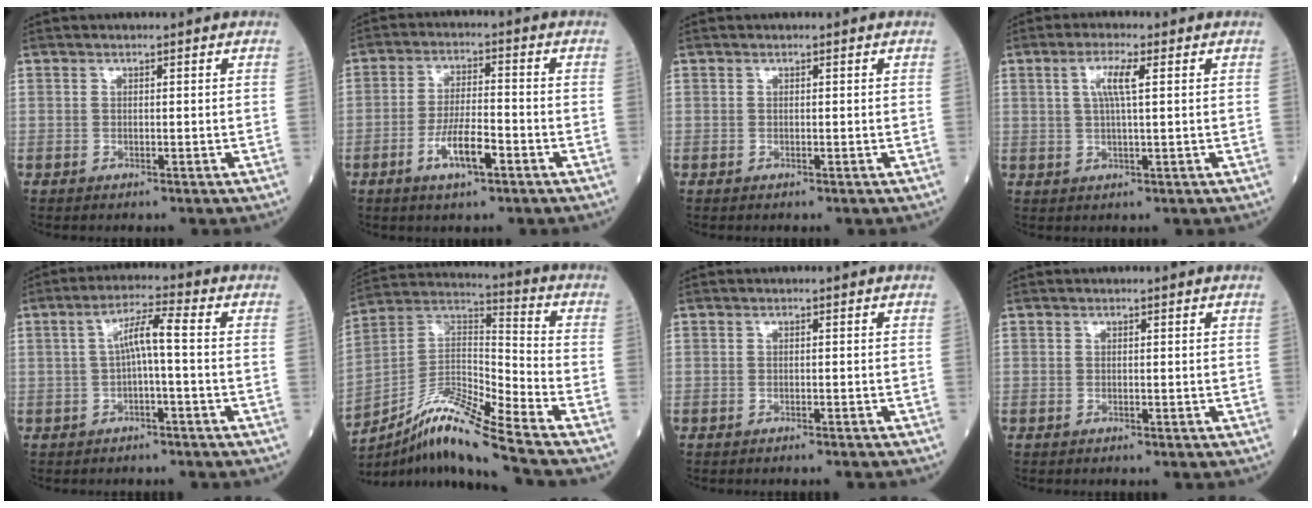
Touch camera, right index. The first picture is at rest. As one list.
[{"total": 6.8, "force": [-3.2, 1.5, 5.9], "torque": [-0.113, -0.002, -0.057]}, {"total": 0.0}, {"total": 4.3, "force": [1.3, 0.2, 4.1], "torque": [-0.082, 0.006, 0.024]}, {"total": 5.0, "force": [-0.2, 0.2, 4.9], "torque": [-0.087, 0.021, -0.002]}, {"total": 14.5, "force": [-11.0, -0.3, 9.4], "torque": [-0.180, 0.007, -0.199]}, {"total": 1.6, "force": [-1.6, -0.1, 0.4], "torque": [-0.007, 0.000, -0.020]}, {"total": 0.0}]